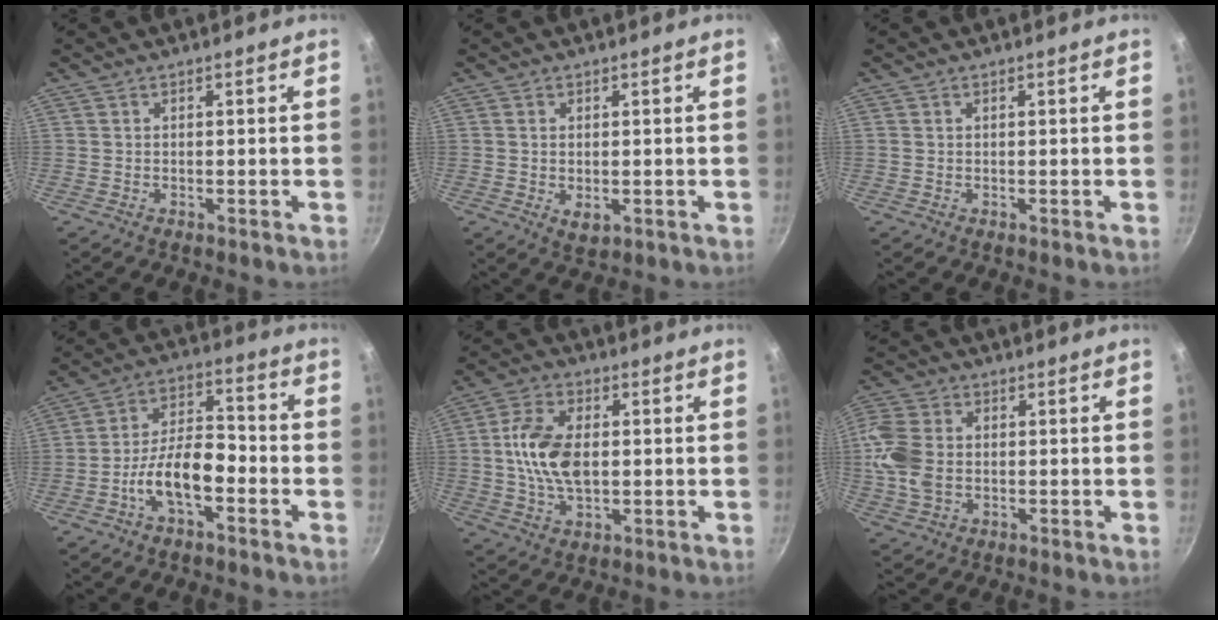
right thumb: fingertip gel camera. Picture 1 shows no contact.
{"total": 2.9, "force": [-0.4, 1.7, 2.4], "torque": [-0.038, -0.010, -0.003]}
{"total": 0.0}
{"total": 11.3, "force": [-4.6, 5.2, 8.8], "torque": [-0.138, 0.051, -0.089]}
{"total": 11.8, "force": [0.5, 7.0, 9.5], "torque": [-0.168, 0.013, 0.004]}
{"total": 10.2, "force": [-0.4, 7.4, 7.0], "torque": [-0.143, 0.004, -0.019]}